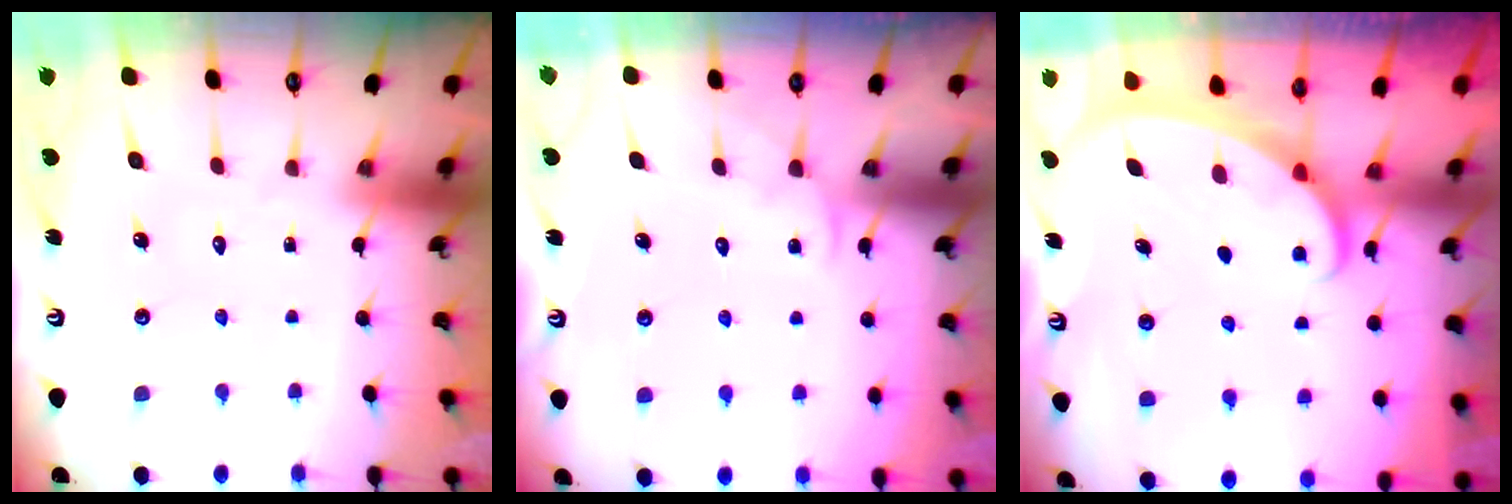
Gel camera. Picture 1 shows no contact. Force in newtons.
{"total": 3.0, "press": 3.0, "slide": 0.3}
{"total": 2.3, "press": 2.3, "slide": 0.3}